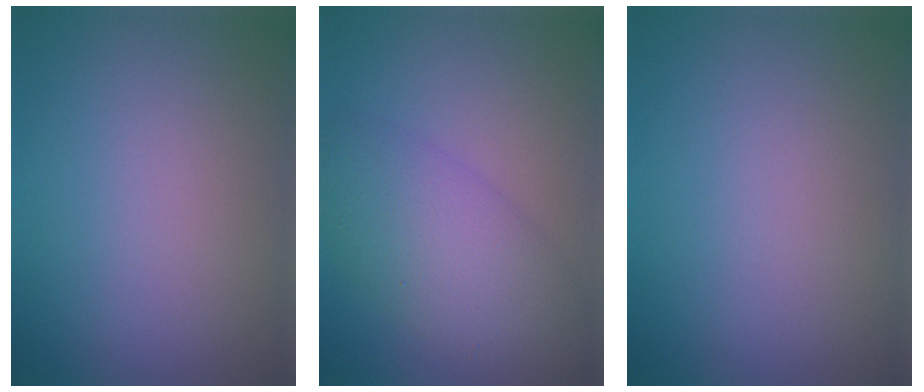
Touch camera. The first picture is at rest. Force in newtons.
{"total": 6.4, "press": 6.4, "slide": 0.2}
{"total": 0.0}